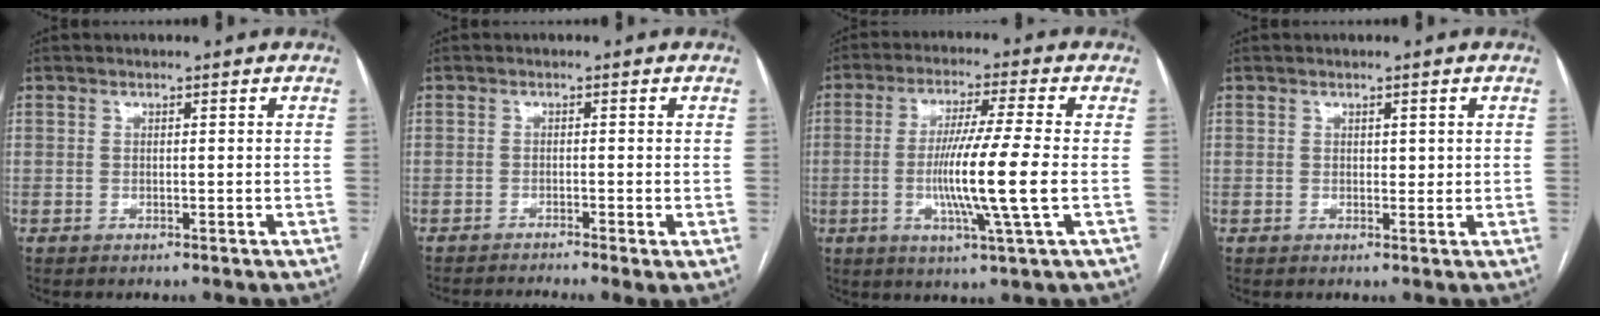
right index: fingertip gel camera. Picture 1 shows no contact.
{"total": 4.8, "force": [-3.4, 0.0, 3.3], "torque": [-0.048, -0.005, -0.057]}
{"total": 11.5, "force": [-1.8, -1.2, 11.3], "torque": [-0.216, -0.016, -0.036]}
{"total": 1.6, "force": [0.5, 1.0, 1.1], "torque": [-0.012, 0.000, 0.007]}